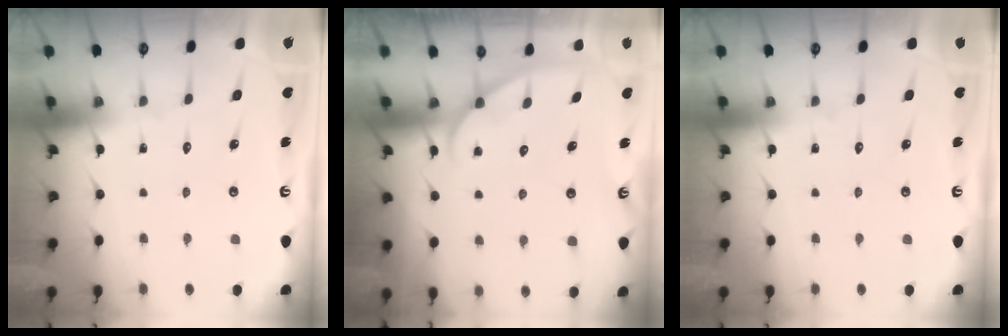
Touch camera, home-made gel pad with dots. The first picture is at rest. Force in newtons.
{"total": 1.5, "press": 1.4, "slide": 0.2}
{"total": 0.0}